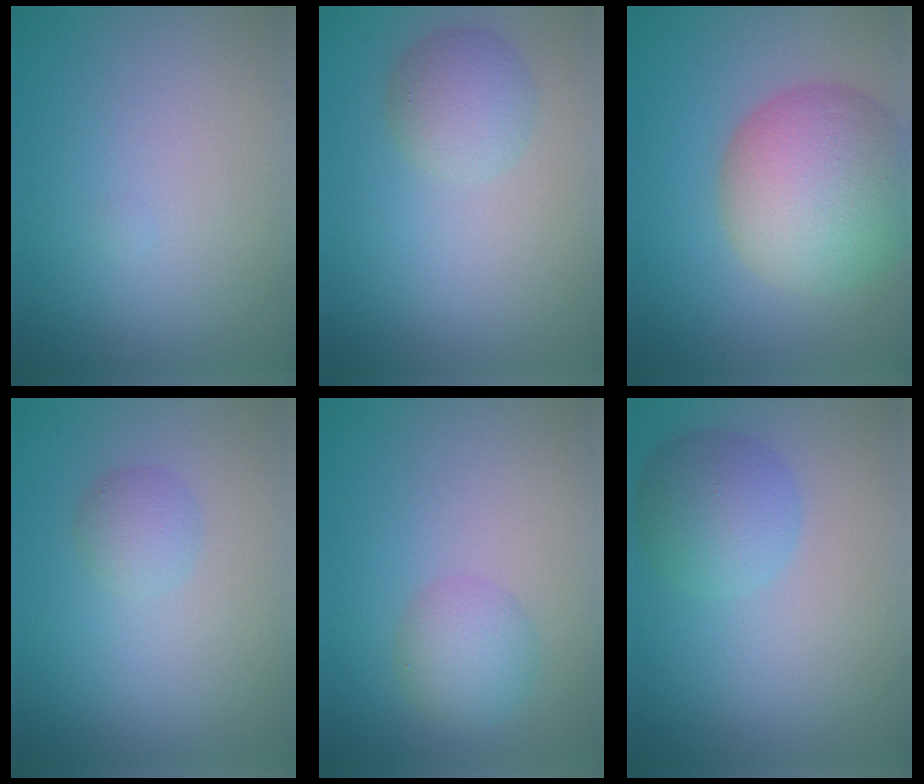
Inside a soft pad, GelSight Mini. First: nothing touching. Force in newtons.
{"total": 3.2, "press": 3.2, "slide": 0.3}
{"total": 10.7, "press": 10.7, "slide": 0.8}
{"total": 1.8, "press": 1.8, "slide": 0.1}
{"total": 2.8, "press": 2.8, "slide": 0.1}
{"total": 4.5, "press": 4.5, "slide": 0.2}